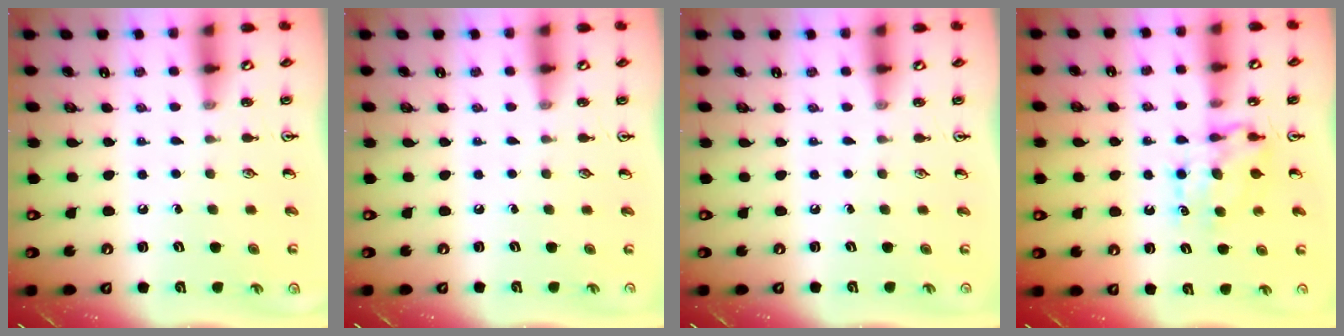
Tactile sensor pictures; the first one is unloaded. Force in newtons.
{"total": 0.0}
{"total": 0.0}
{"total": 7.7, "press": 7.6, "slide": 0.8}